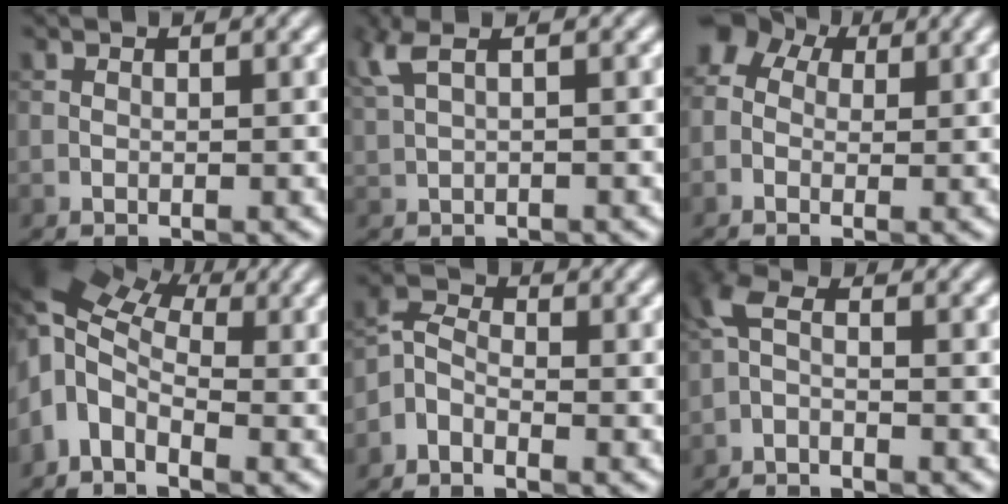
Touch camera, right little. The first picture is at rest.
{"total": 2.0, "force": [1.1, 0.5, 1.5], "torque": [-0.031, 0.007, 0.025]}
{"total": 3.7, "force": [0.7, 3.1, 1.9], "torque": [-0.028, 0.024, 0.001]}
{"total": 7.9, "force": [0.9, 4.9, 6.2], "torque": [-0.148, 0.007, 0.006]}
{"total": 2.1, "force": [-1.4, 1.3, 0.9], "torque": [-0.017, 0.014, -0.036]}
{"total": 2.7, "force": [-1.8, 1.1, 1.8], "torque": [-0.042, 0.000, -0.044]}